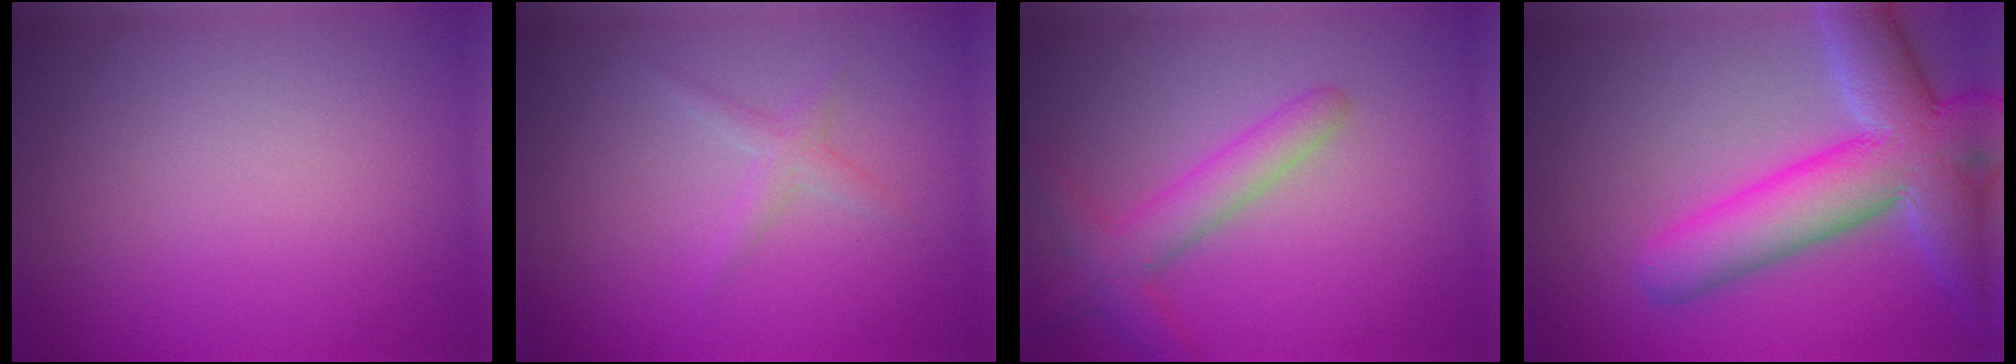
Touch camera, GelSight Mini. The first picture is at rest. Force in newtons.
{"total": 1.3, "press": 1.3, "slide": 0.0}
{"total": 3.5, "press": 3.5, "slide": 0.2}
{"total": 9.6, "press": 9.6, "slide": 0.7}